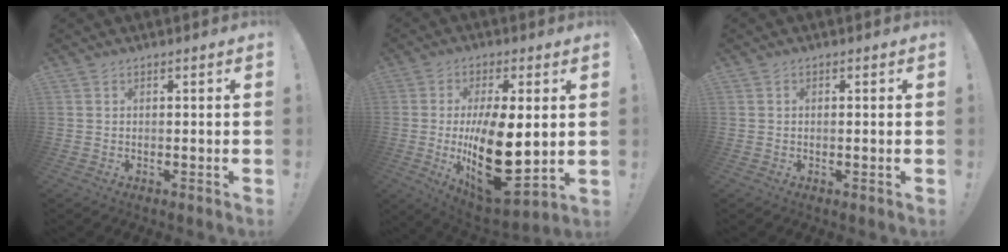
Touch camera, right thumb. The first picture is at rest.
{"total": 21.1, "force": [-0.7, 10.2, 18.5], "torque": [-0.306, -0.026, 0.006]}
{"total": 0.5, "force": [-0.1, 0.1, 0.5], "torque": [-0.005, 0.000, -0.003]}